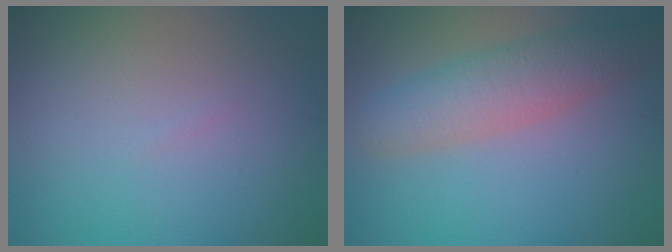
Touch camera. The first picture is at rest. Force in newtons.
{"total": 4.7, "press": 4.6, "slide": 0.3}